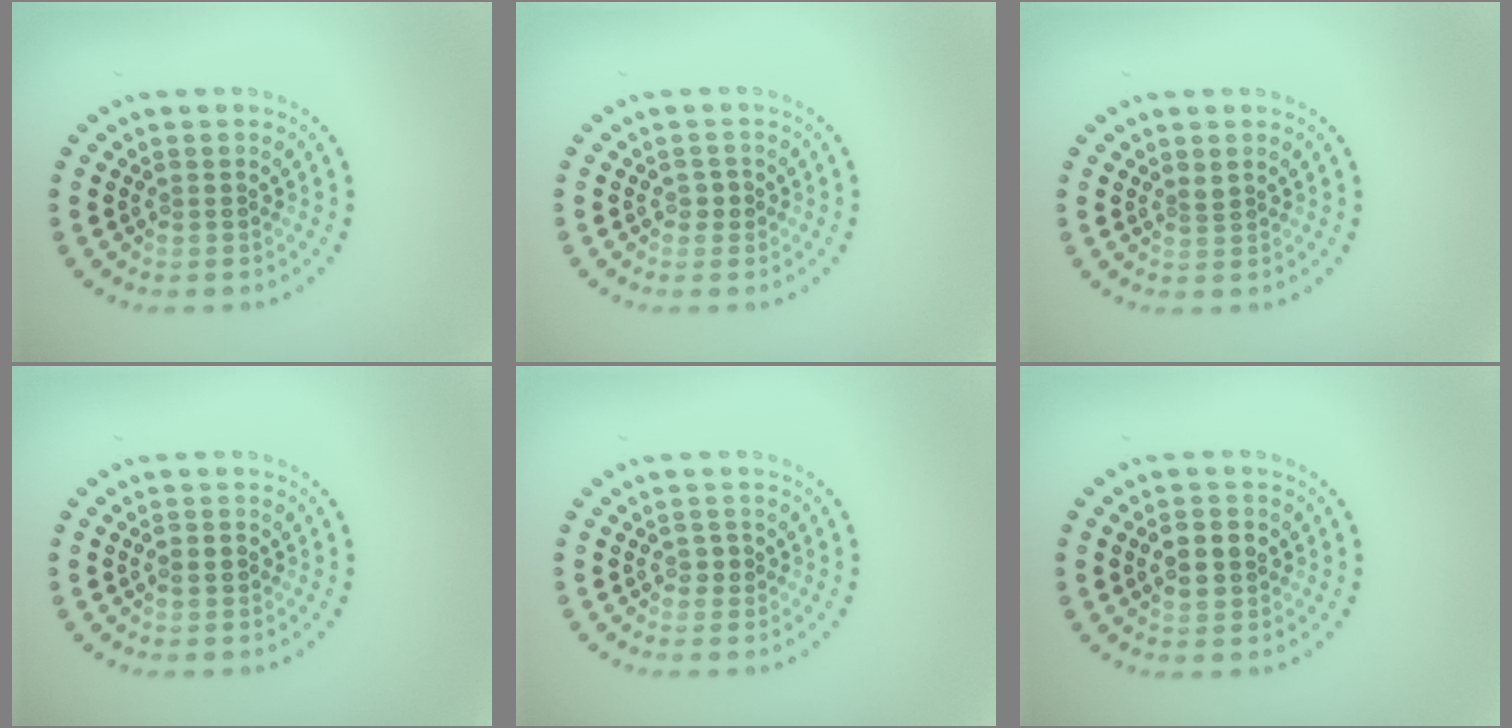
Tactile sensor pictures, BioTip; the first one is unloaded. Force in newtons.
{"total": 0.9, "press": 0.9, "slide": 0.2}
{"total": 0.8, "press": 0.5, "slide": 0.6}
{"total": 1.1, "press": 1.0, "slide": 0.4}
{"total": 0.9, "press": 0.9, "slide": 0.2}
{"total": 3.0, "press": 3.0, "slide": 0.1}